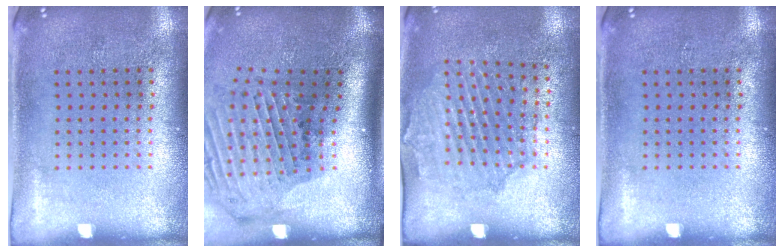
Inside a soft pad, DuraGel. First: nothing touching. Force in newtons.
{"total": 2.4, "press": 1.8, "slide": 1.6}
{"total": 1.6, "press": 1.5, "slide": 0.4}
{"total": 0.0}